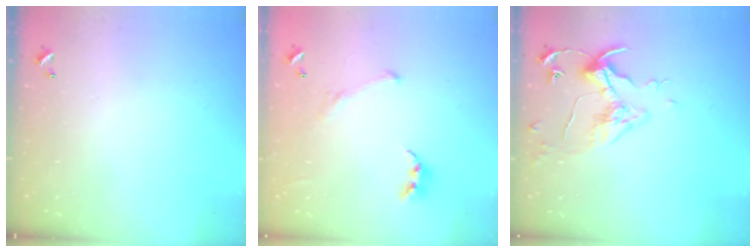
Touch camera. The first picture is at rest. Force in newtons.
{"total": 2.3, "press": 2.1, "slide": 1.0}
{"total": 6.2, "press": 6.1, "slide": 0.8}